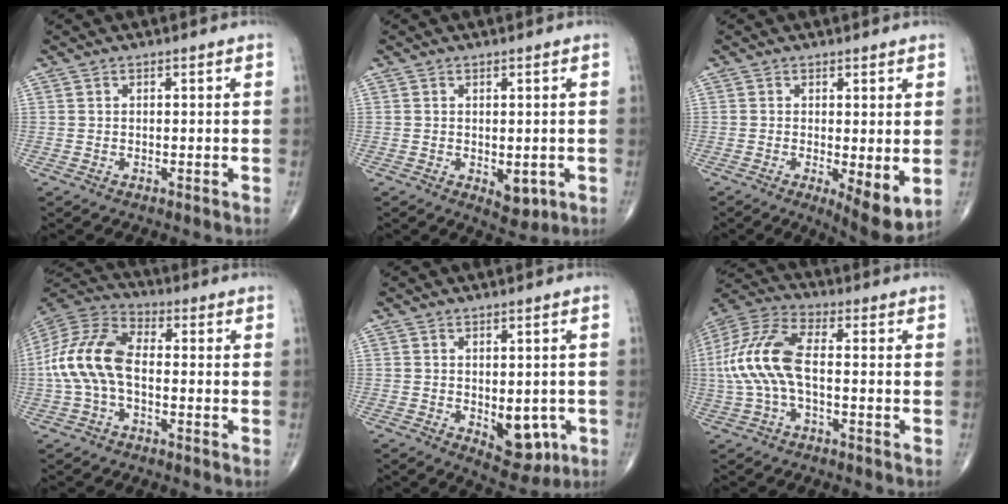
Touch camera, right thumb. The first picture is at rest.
{"total": 3.8, "force": [-0.8, 2.2, 3.0], "torque": [-0.022, -0.006, -0.001]}
{"total": 6.9, "force": [-0.8, 2.2, 6.5], "torque": [-0.093, -0.021, -0.011]}
{"total": 13.5, "force": [-1.2, 7.7, 11.1], "torque": [-0.237, 0.035, -0.032]}
{"total": 7.5, "force": [-1.7, 4.3, 5.9], "torque": [-0.042, -0.006, -0.008]}
{"total": 13.4, "force": [-0.8, 6.0, 12.0], "torque": [-0.277, 0.032, -0.020]}